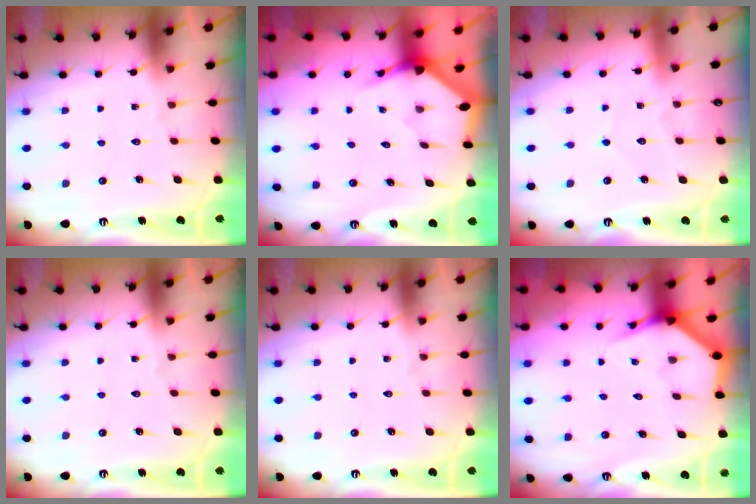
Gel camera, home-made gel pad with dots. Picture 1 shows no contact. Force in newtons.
{"total": 2.9, "press": 2.9, "slide": 0.2}
{"total": 2.8, "press": 2.8, "slide": 0.3}
{"total": 0.0}
{"total": 0.0}
{"total": 3.8, "press": 3.8, "slide": 0.2}